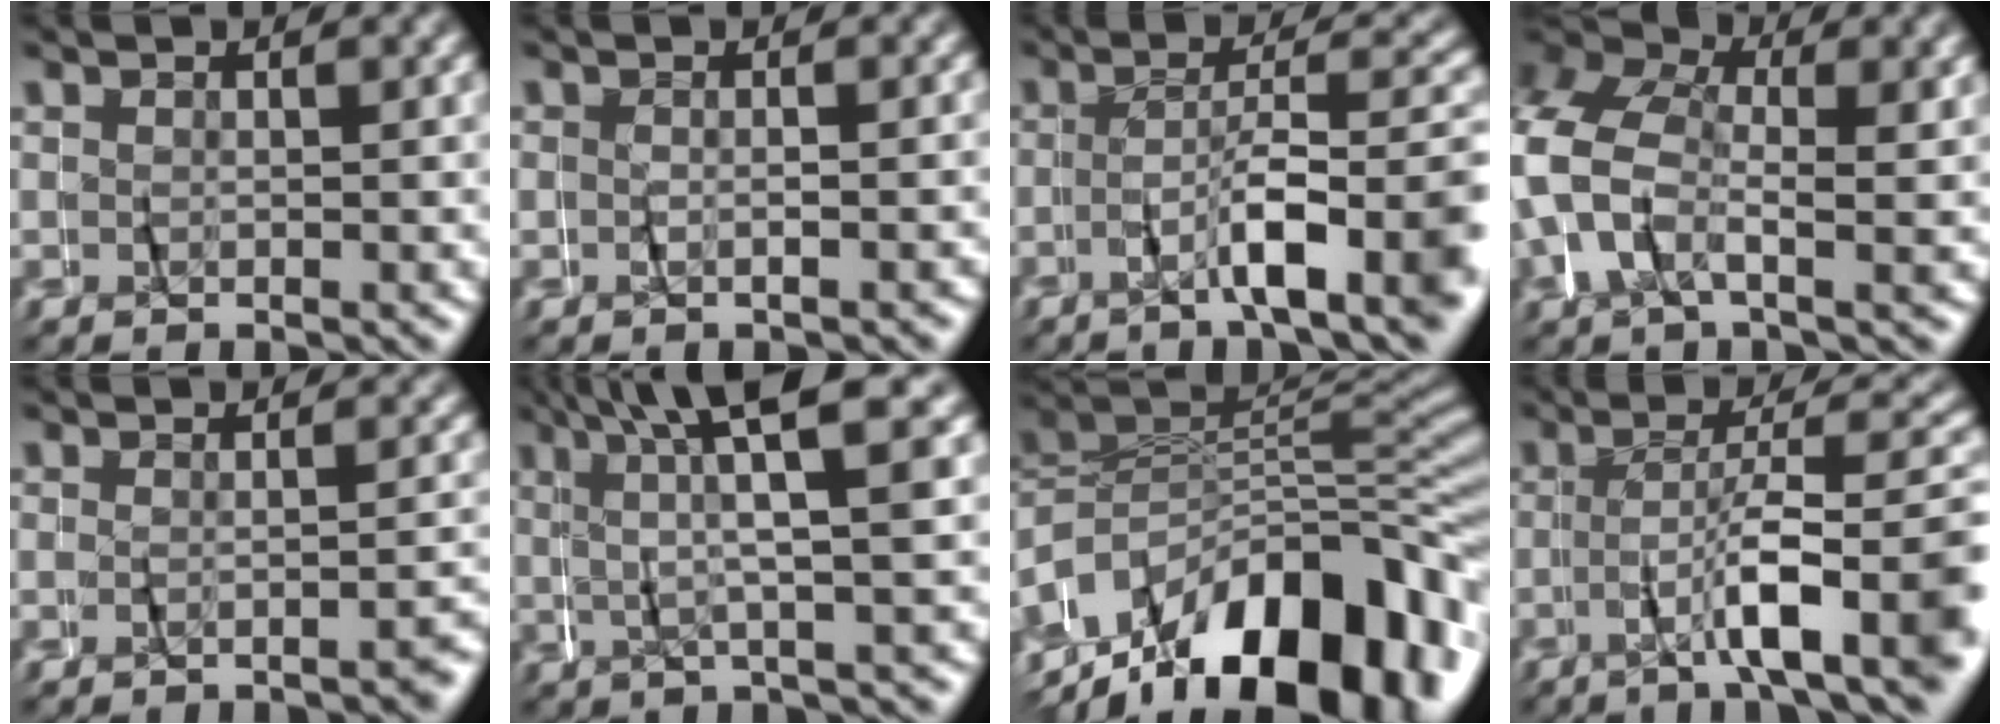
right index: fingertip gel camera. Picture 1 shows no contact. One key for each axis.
{"total": 0.7, "fx": -0.5, "fy": -0.3, "fz": 0.4, "tx": -0.015, "ty": 0.001, "tz": -0.008}
{"total": 7.0, "fx": -2.9, "fy": 1.5, "fz": 6.3, "tx": -0.096, "ty": -0.005, "tz": -0.045}
{"total": 8.1, "fx": 0.9, "fy": 6.0, "fz": 5.3, "tx": -0.141, "ty": 0.001, "tz": -0.004}
{"total": 2.2, "fx": -2.0, "fy": -0.7, "fz": 0.5, "tx": -0.003, "ty": 0.004, "tz": -0.036}
{"total": 6.5, "fx": 3.3, "fy": -0.5, "fz": 5.5, "tx": -0.104, "ty": 0.021, "tz": 0.044}
{"total": 17.8, "fx": -7.6, "fy": 10.1, "fz": 12.5, "tx": -0.206, "ty": -0.012, "tz": -0.114}
{"total": 8.1, "fx": -3.1, "fy": 1.6, "fz": 7.3, "tx": -0.109, "ty": -0.006, "tz": -0.046}